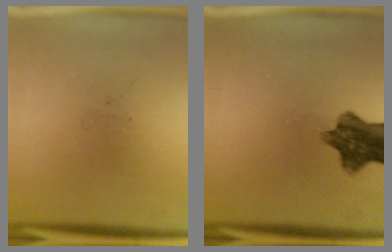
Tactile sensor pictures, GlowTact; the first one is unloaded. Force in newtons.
{"total": 8.9}